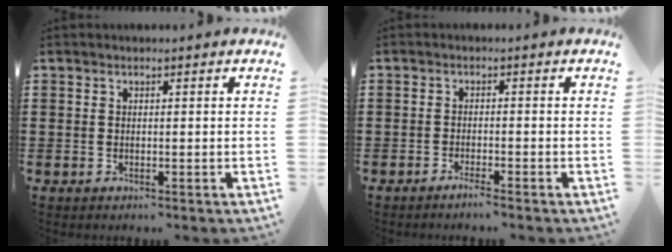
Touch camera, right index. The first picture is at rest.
{"total": 1.6, "force": [-1.4, -0.1, 0.7], "torque": [-0.012, -0.002, -0.025]}